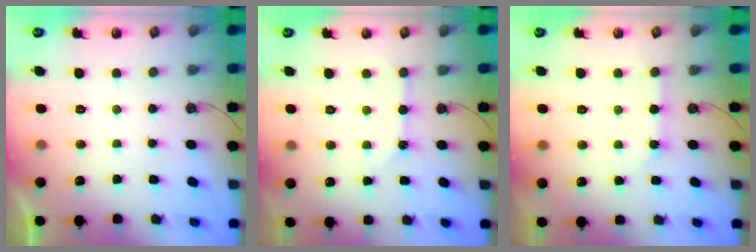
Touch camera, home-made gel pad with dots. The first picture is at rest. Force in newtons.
{"total": 3.6, "press": 3.5, "slide": 0.2}
{"total": 2.8, "press": 2.8, "slide": 0.2}